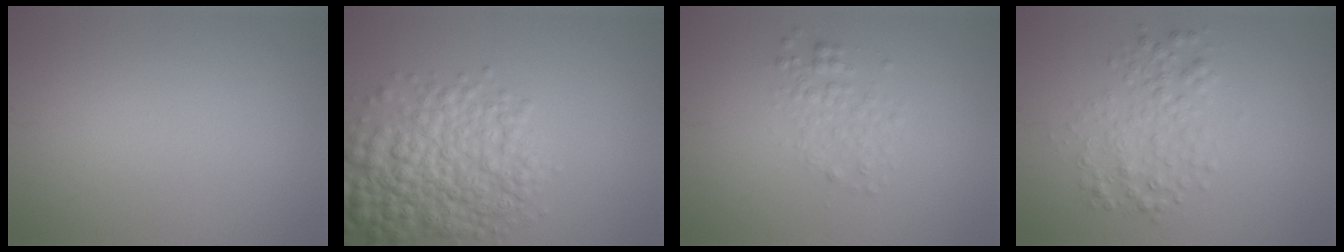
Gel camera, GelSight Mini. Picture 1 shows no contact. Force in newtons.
{"total": 7.3, "press": 7.3, "slide": 0.2}
{"total": 1.9, "press": 1.9, "slide": 0.1}
{"total": 3.0, "press": 3.0, "slide": 0.1}